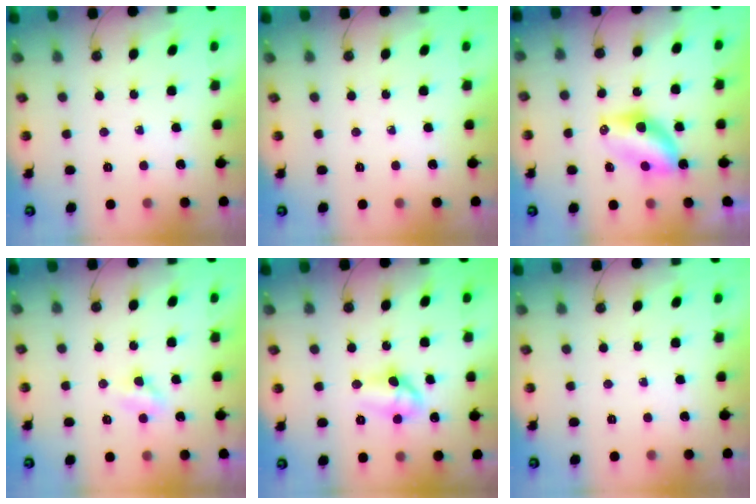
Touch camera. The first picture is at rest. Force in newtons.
{"total": 0.0}
{"total": 6.5, "press": 6.5, "slide": 0.1}
{"total": 3.4, "press": 3.4, "slide": 0.6}
{"total": 9.4, "press": 9.3, "slide": 1.0}
{"total": 0.0}